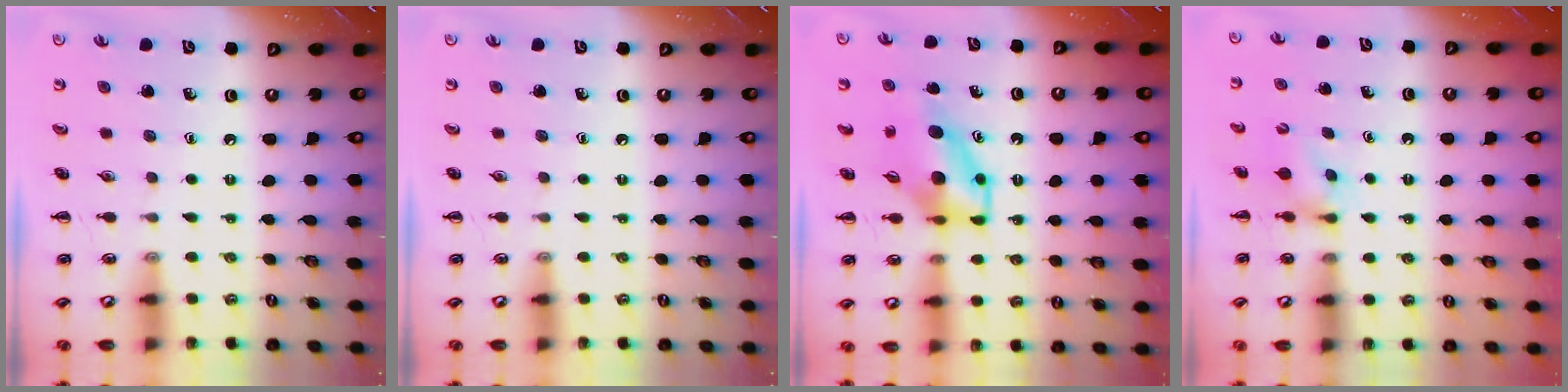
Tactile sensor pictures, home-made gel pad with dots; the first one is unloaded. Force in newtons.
{"total": 0.0}
{"total": 6.1, "press": 6.0, "slide": 1.4}
{"total": 3.8, "press": 3.6, "slide": 1.2}